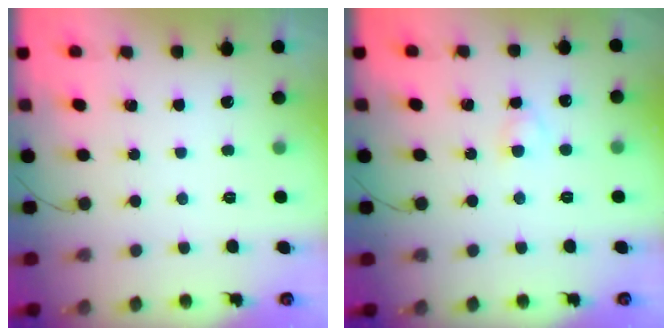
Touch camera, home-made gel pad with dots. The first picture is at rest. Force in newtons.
{"total": 2.5, "press": 2.3, "slide": 1.1}